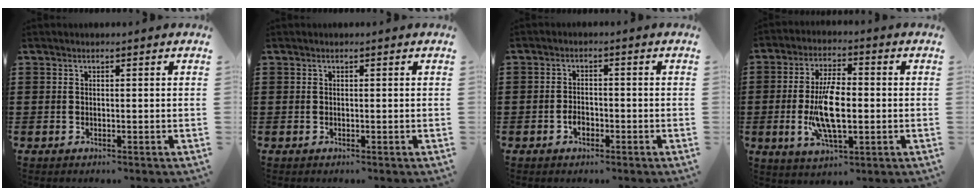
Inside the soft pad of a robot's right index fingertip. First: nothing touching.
{"total": 0.0}
{"total": 2.0, "force": [-1.1, 1.2, 1.3], "torque": [-0.027, 0.001, -0.021]}
{"total": 10.7, "force": [-1.3, 4.1, 9.8], "torque": [-0.214, -0.011, -0.026]}